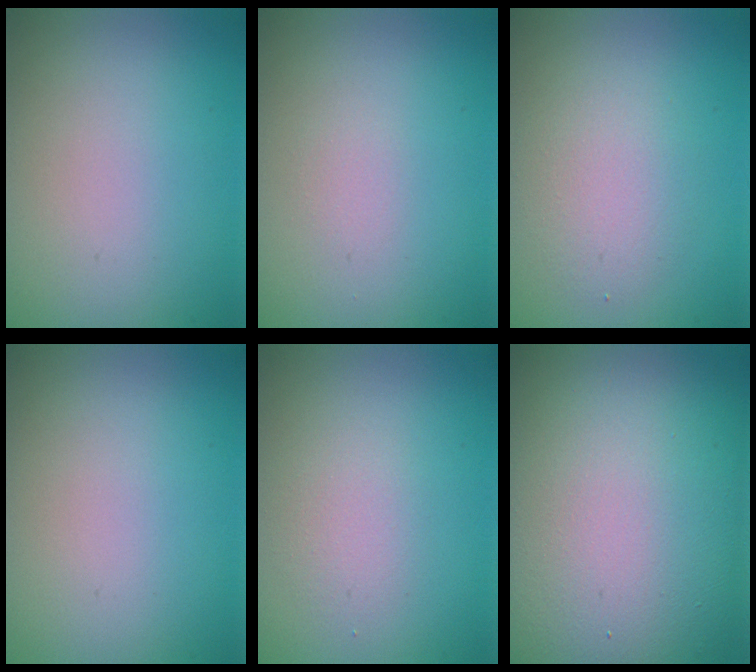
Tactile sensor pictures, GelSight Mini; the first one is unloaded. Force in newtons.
{"total": 0.5, "press": 0.5, "slide": 0.1}
{"total": 2.8, "press": 2.8, "slide": 0.1}
{"total": 0.0}
{"total": 1.6, "press": 1.6, "slide": 0.1}
{"total": 18.0, "press": 17.9, "slide": 1.8}